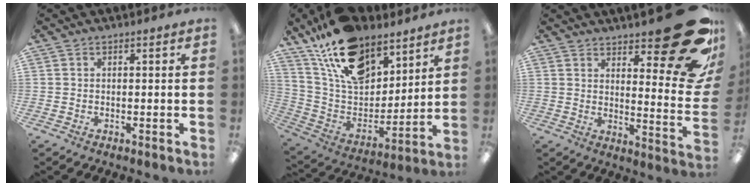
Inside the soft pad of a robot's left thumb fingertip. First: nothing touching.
{"total": 20.3, "force": [13.8, 10.7, 10.3], "torque": [-0.198, -0.071, 0.252]}
{"total": 21.4, "force": [13.5, 6.3, 15.4], "torque": [-0.187, -0.097, 0.221]}